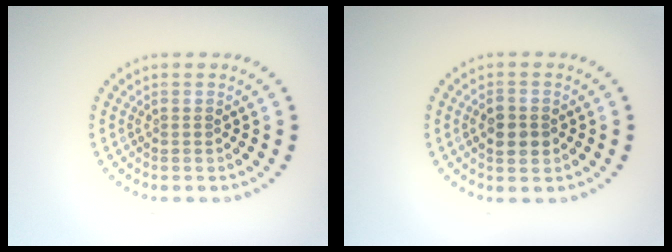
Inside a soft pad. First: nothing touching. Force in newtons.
{"total": 2.9, "press": 2.9, "slide": 0.1}